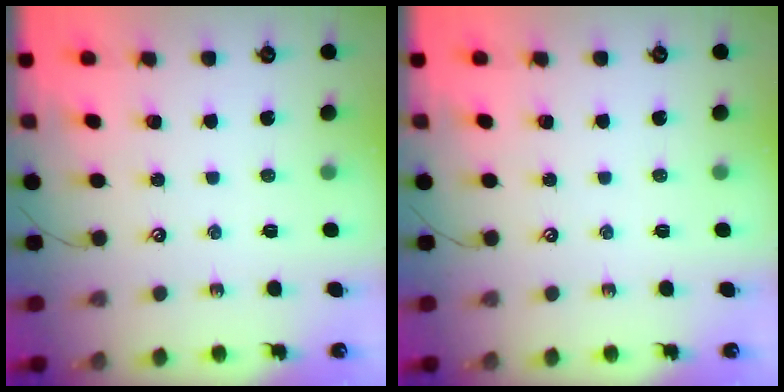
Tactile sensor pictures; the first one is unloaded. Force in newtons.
{"total": 0.0}